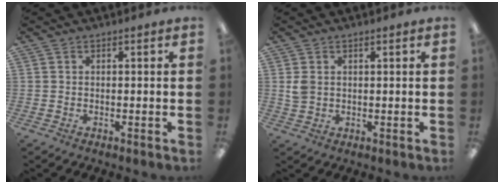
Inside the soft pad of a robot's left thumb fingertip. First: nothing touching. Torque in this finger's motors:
{"motor_torque": [-0.22, 0.22, 0.10, -0.24, 0.00]}